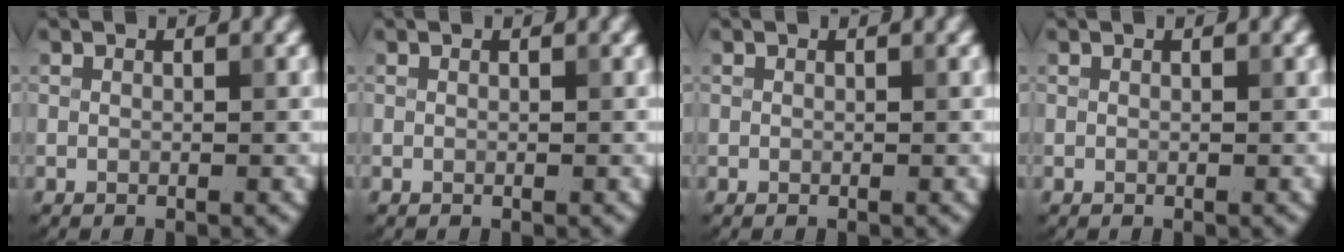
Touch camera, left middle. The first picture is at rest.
{"total": 0.0}
{"total": 0.0}
{"total": 0.0}